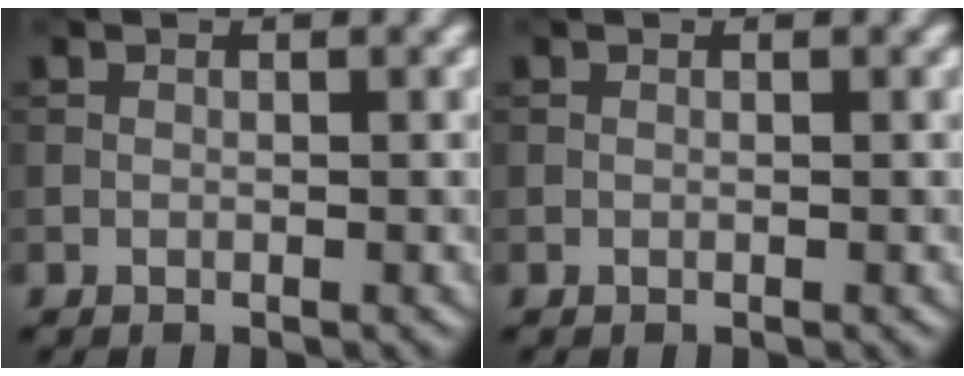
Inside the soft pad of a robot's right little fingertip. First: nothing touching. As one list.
[{"total": 0.0}]